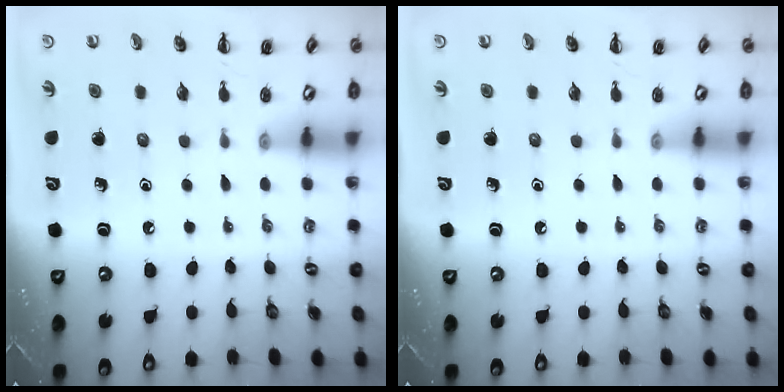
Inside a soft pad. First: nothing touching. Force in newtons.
{"total": 0.0}